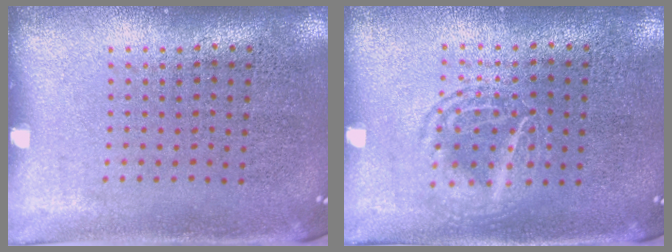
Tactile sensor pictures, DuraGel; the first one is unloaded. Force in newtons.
{"total": 1.3, "press": 1.2, "slide": 0.2}